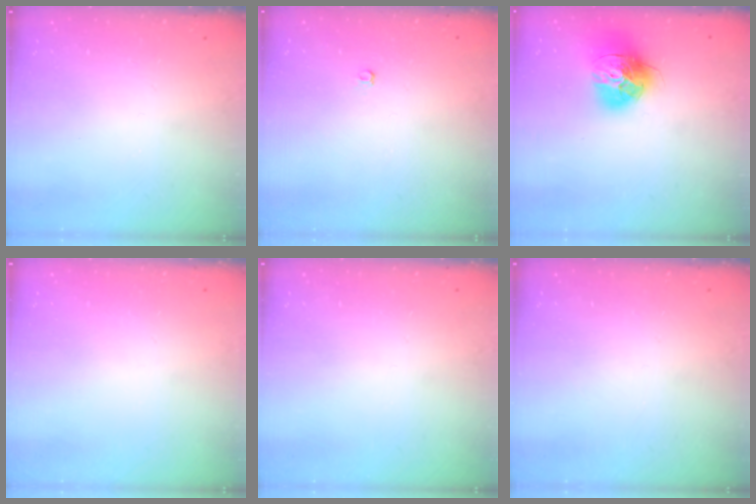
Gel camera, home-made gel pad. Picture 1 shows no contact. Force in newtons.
{"total": 3.6, "press": 3.6, "slide": 0.6}
{"total": 17.1, "press": 17.0, "slide": 1.5}
{"total": 0.0}
{"total": 0.0}
{"total": 0.0}